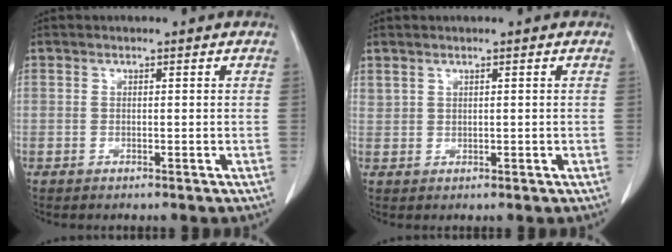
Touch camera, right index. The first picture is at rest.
{"total": 0.8, "force": [0.7, 0.3, 0.1], "torque": [0.003, 0.009, 0.018]}